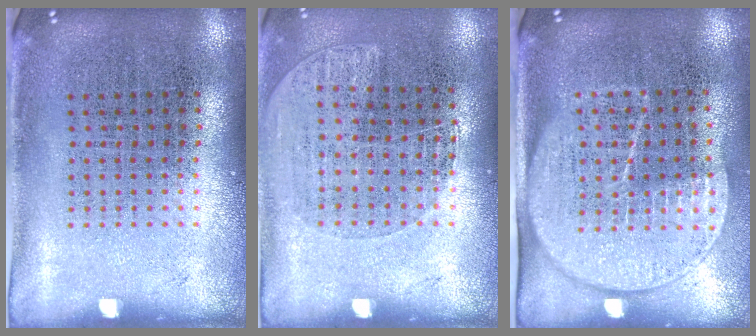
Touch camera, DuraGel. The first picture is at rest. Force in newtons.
{"total": 1.1, "press": 1.0, "slide": 0.5}
{"total": 1.8, "press": 1.5, "slide": 1.0}